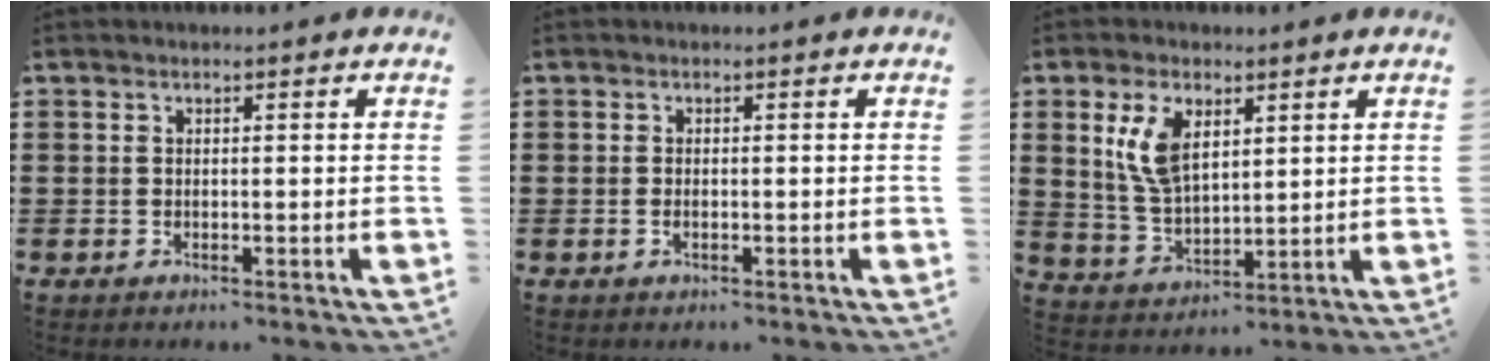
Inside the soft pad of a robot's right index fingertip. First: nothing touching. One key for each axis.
{"total": 0.7, "fx": -0.2, "fy": 0.3, "fz": 0.6, "tx": -0.013, "ty": -0.003, "tz": -0.004}
{"total": 8.0, "fx": 3.4, "fy": 4.1, "fz": 5.9, "tx": -0.144, "ty": 0.004, "tz": 0.057}